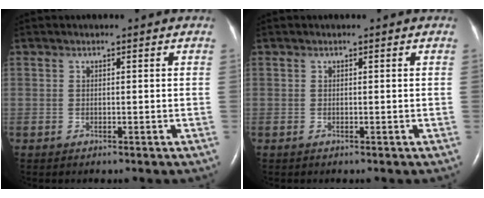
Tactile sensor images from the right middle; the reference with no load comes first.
{"total": 0.0}